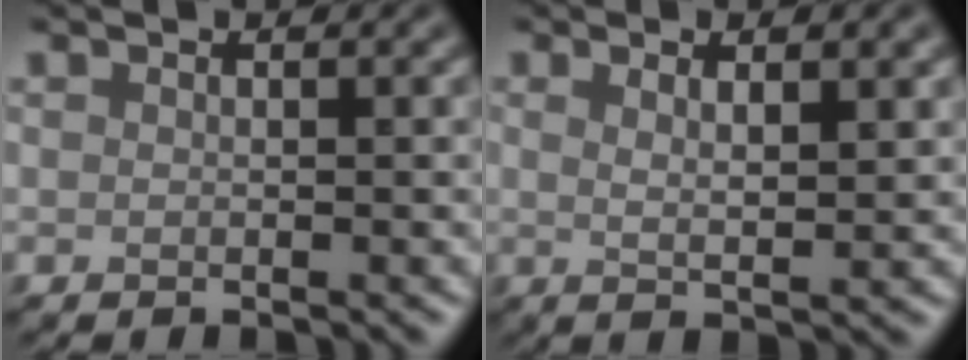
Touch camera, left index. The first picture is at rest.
{"total": 3.5, "force": [1.4, 0.9, 3.1], "torque": [-0.038, 0.000, 0.014]}